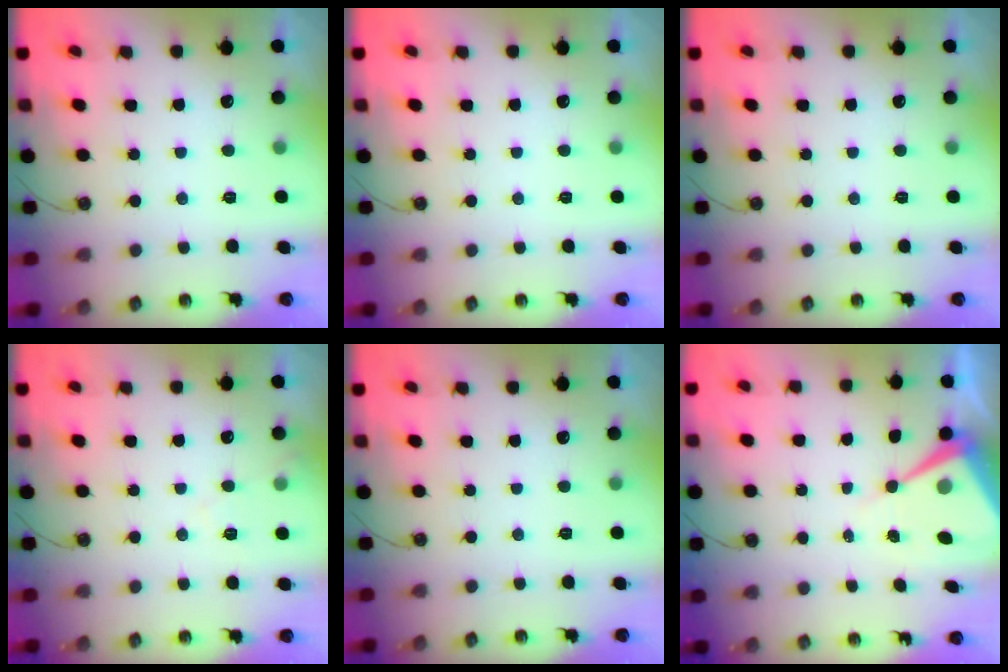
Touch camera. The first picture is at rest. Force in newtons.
{"total": 0.0}
{"total": 0.0}
{"total": 6.1, "press": 6.0, "slide": 0.8}
{"total": 0.0}
{"total": 9.7, "press": 9.6, "slide": 1.0}